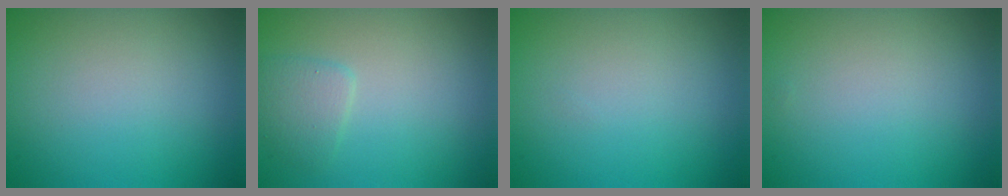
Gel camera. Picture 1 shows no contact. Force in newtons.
{"total": 1.6, "press": 1.6, "slide": 0.0}
{"total": 0.0}
{"total": 0.0}